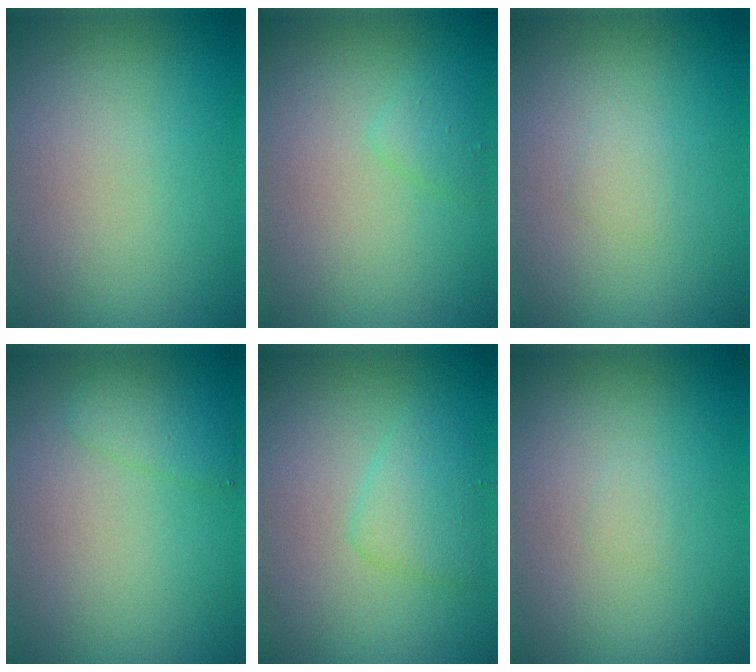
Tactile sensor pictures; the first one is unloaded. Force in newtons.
{"total": 1.2, "press": 1.2, "slide": 0.0}
{"total": 0.8, "press": 0.8, "slide": 0.1}
{"total": 1.9, "press": 1.9, "slide": 0.1}
{"total": 2.5, "press": 2.5, "slide": 0.1}
{"total": 0.6, "press": 0.6, "slide": 0.0}